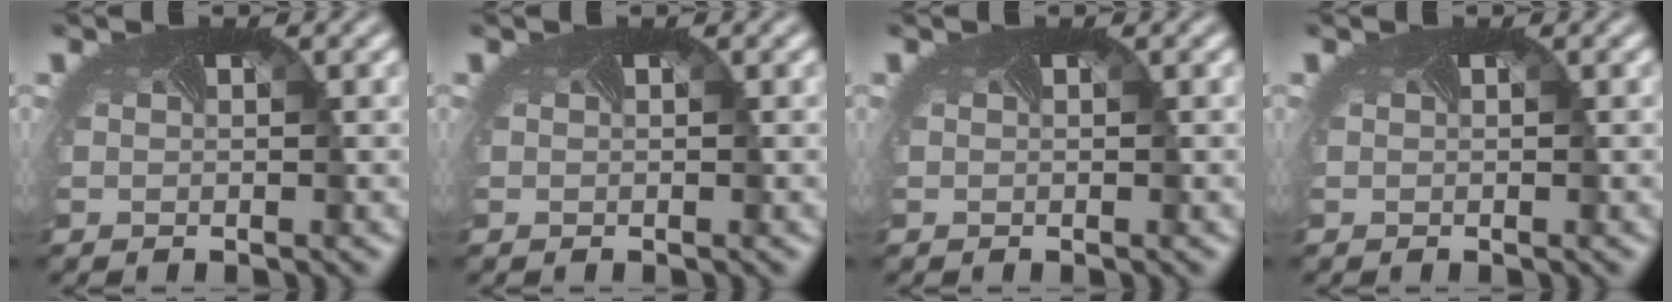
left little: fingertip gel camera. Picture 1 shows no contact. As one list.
[{"total": 0.0}, {"total": 0.0}, {"total": 0.0}]